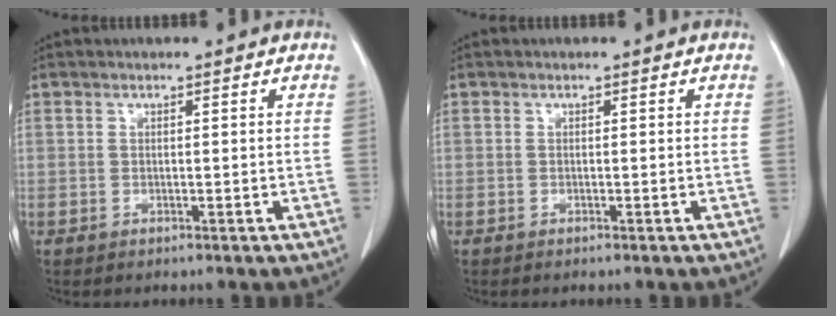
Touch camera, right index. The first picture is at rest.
{"total": 0.0}